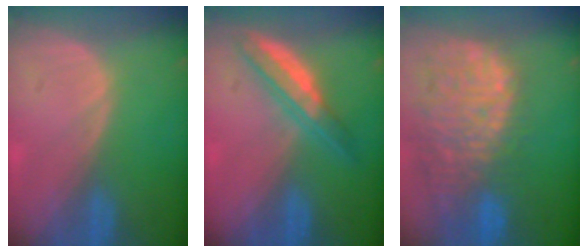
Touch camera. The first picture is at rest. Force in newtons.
{"total": 5.4, "press": 5.3, "slide": 1.3}
{"total": 14.2, "press": 11.8, "slide": 7.9}